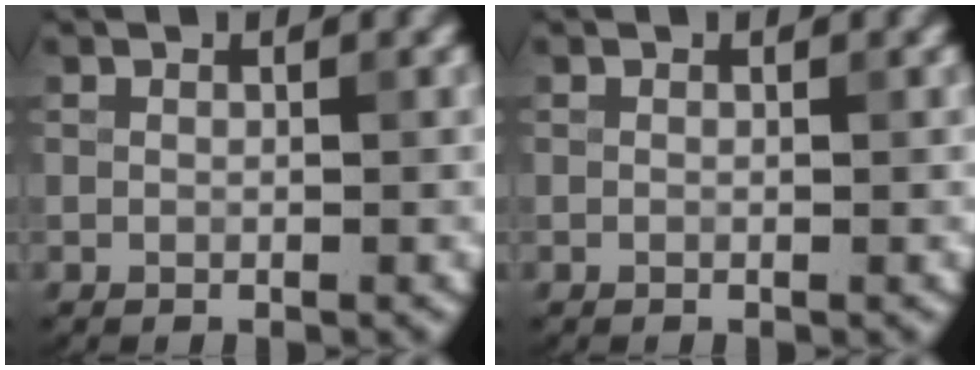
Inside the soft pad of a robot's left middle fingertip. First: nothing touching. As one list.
[{"total": 0.0}]